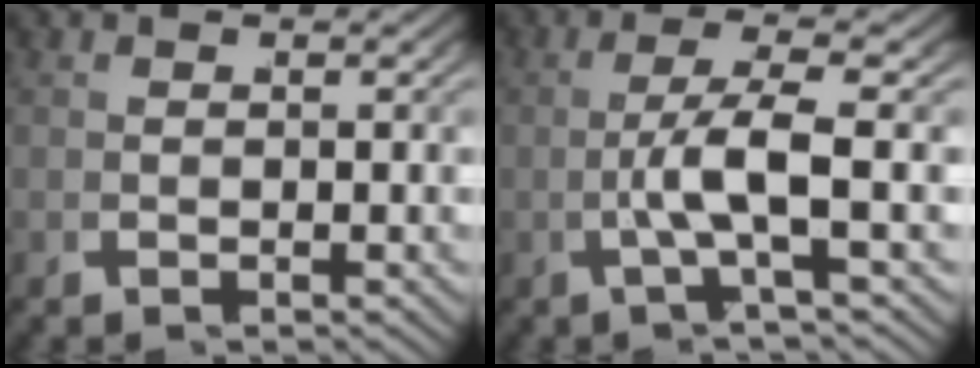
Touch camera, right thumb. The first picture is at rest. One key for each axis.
{"total": 4.1, "fx": 0.0, "fy": 0.2, "fz": 4.1, "tx": -0.089, "ty": 0.005, "tz": -0.001}